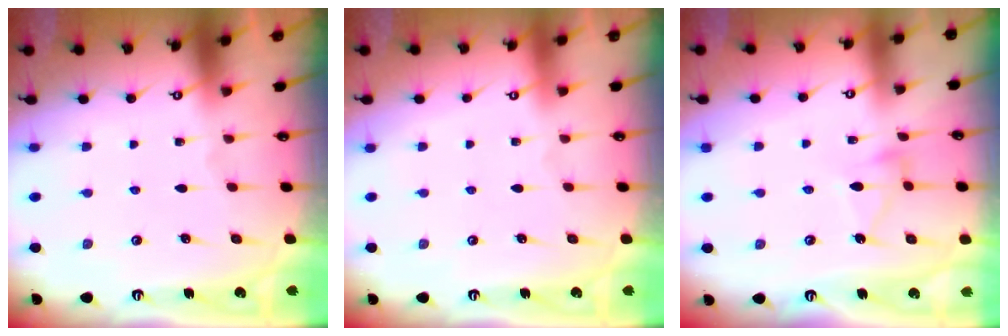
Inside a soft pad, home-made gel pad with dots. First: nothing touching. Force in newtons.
{"total": 3.9, "press": 3.9, "slide": 0.1}
{"total": 5.3, "press": 5.2, "slide": 0.4}